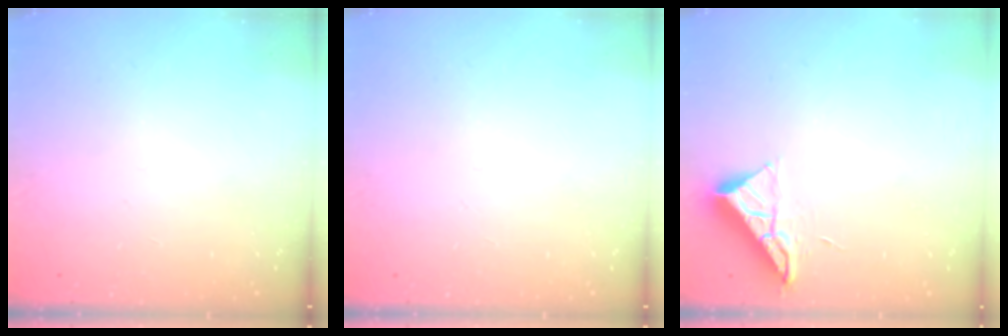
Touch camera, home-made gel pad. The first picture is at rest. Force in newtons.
{"total": 0.0}
{"total": 7.1, "press": 7.1, "slide": 0.4}